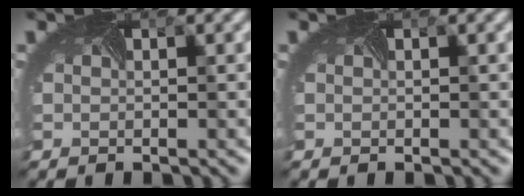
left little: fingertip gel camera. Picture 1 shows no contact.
{"total": 0.0}